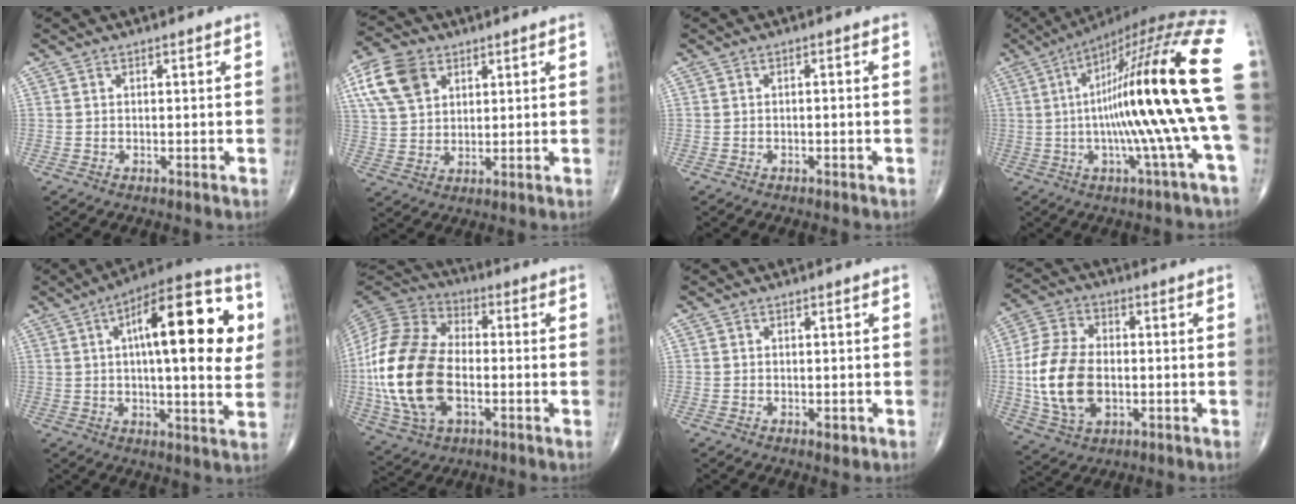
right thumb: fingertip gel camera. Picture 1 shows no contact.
{"total": 10.3, "force": [4.5, 7.1, 6.0], "torque": [-0.106, -0.003, 0.085]}
{"total": 0.6, "force": [-0.3, -0.2, 0.5], "torque": [-0.017, 0.012, 0.000]}
{"total": 25.3, "force": [-1.1, 1.3, 25.2], "torque": [-0.376, 0.029, -0.027]}
{"total": 22.9, "force": [5.3, 7.4, 21.0], "torque": [-0.284, 0.009, 0.064]}
{"total": 22.6, "force": [-3.0, 13.3, 18.0], "torque": [-0.377, 0.006, -0.055]}
{"total": 1.0, "force": [-0.3, 0.6, 0.8], "torque": [-0.007, -0.002, -0.004]}
{"total": 14.8, "force": [-1.5, 9.2, 11.5], "torque": [-0.230, 0.007, -0.023]}